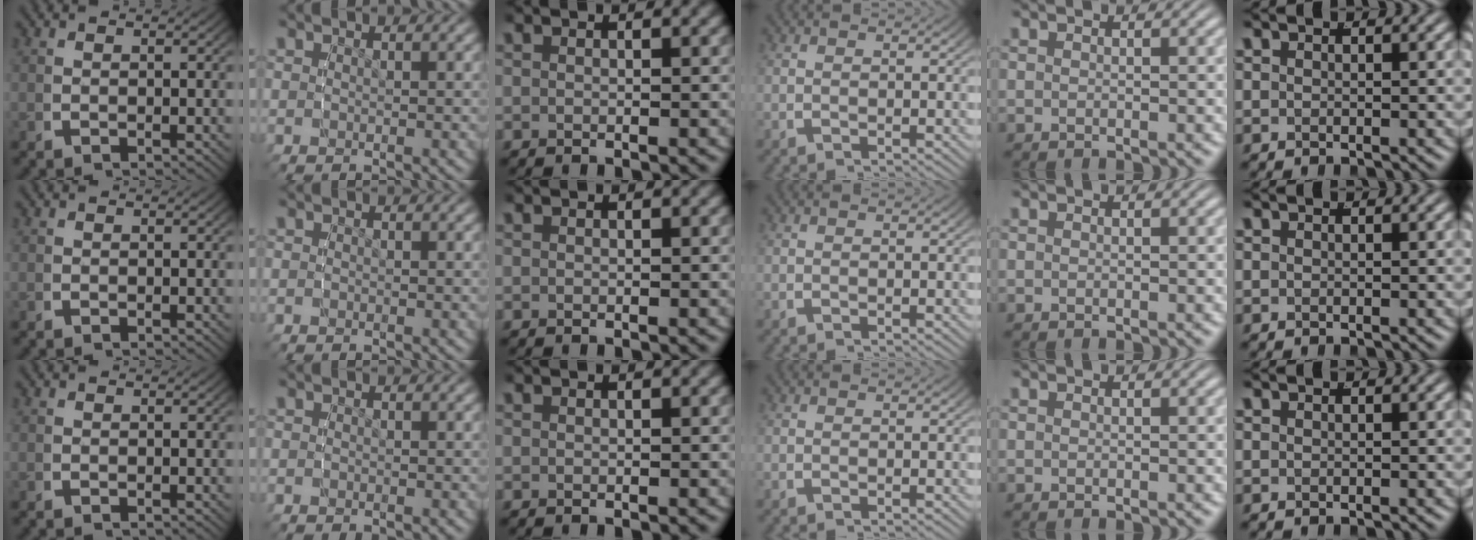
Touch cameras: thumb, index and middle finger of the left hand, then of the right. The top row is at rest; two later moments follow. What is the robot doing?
{"motion": "lift_and_place", "object": "sponge"}